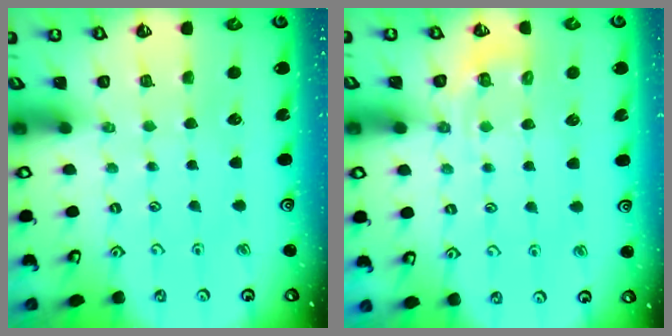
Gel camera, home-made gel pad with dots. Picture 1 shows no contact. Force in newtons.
{"total": 5.4, "press": 5.2, "slide": 1.2}